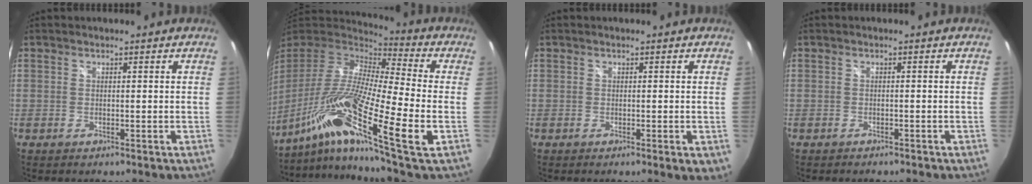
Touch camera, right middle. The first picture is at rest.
{"total": 23.1, "force": [-11.0, 1.6, 20.2], "torque": [-0.354, -0.051, -0.216]}
{"total": 2.3, "force": [-0.3, 0.6, 2.2], "torque": [-0.033, -0.009, -0.003]}
{"total": 1.4, "force": [-1.3, 0.4, 0.4], "torque": [-0.011, -0.007, -0.020]}